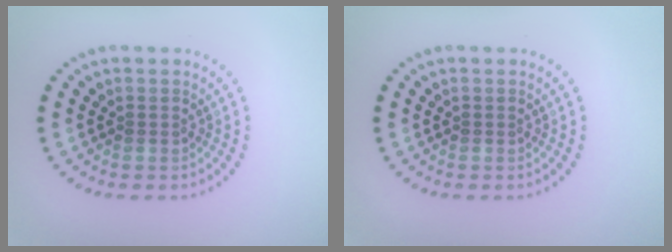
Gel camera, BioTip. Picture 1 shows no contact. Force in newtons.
{"total": 0.0}